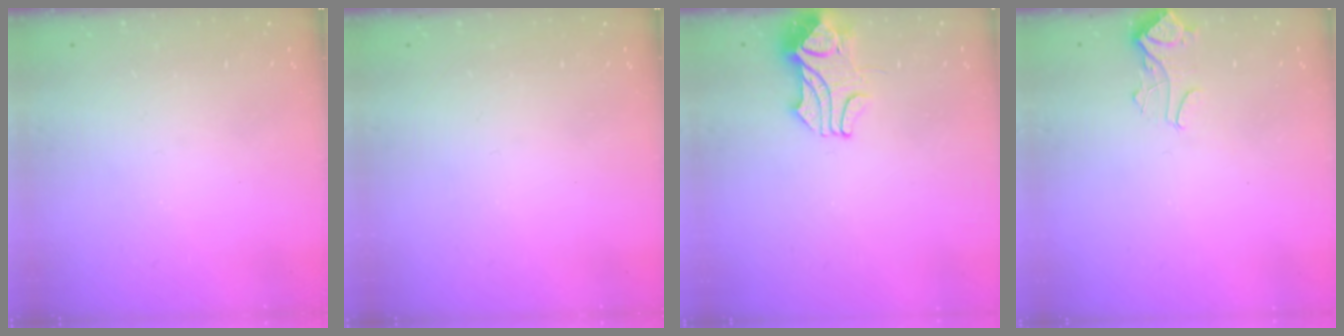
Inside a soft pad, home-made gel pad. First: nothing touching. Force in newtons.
{"total": 0.0}
{"total": 2.1, "press": 1.9, "slide": 0.9}
{"total": 2.1, "press": 2.1, "slide": 0.5}